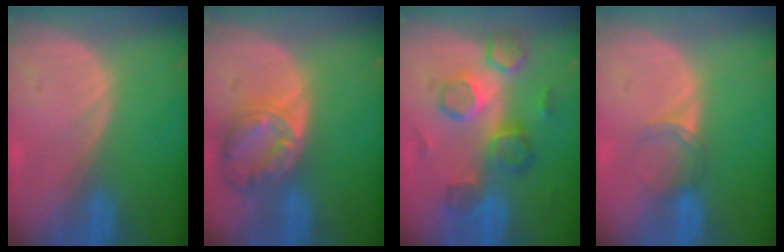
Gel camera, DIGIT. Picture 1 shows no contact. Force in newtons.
{"total": 8.3, "press": 7.1, "slide": 4.2}
{"total": 8.8, "press": 8.5, "slide": 2.3}
{"total": 2.9, "press": 2.5, "slide": 1.5}